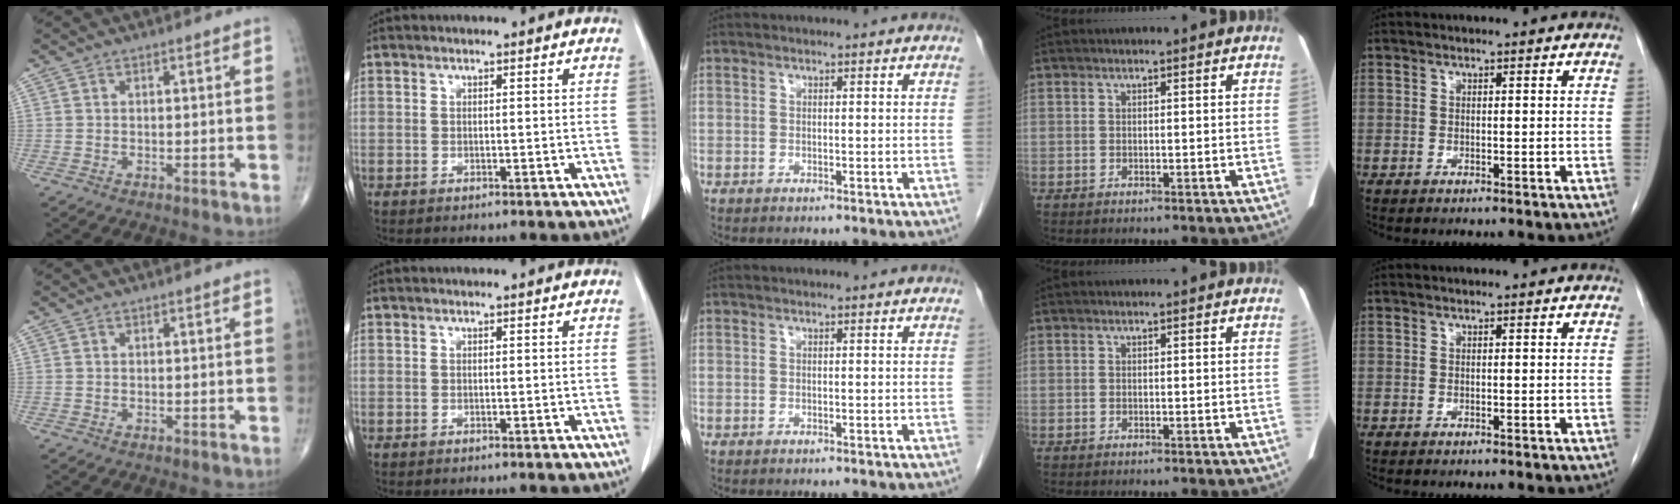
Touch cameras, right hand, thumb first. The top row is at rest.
{}